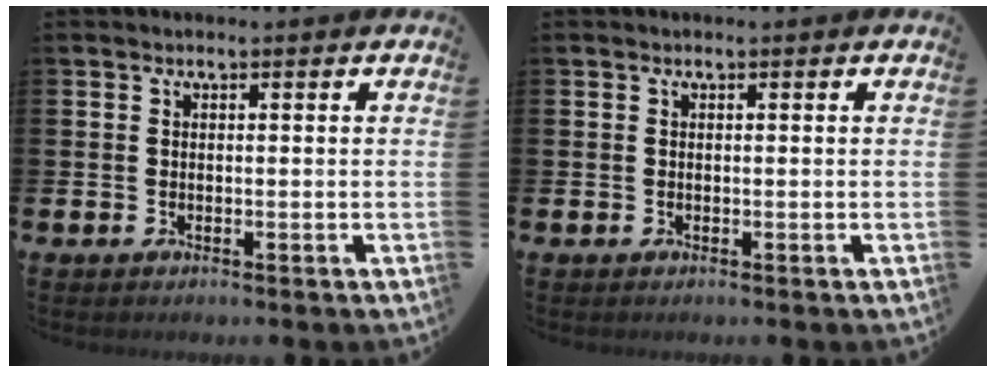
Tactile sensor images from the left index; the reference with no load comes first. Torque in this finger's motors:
{"motor_torque": [0.01, -0.01, 0.00, 0.01]}